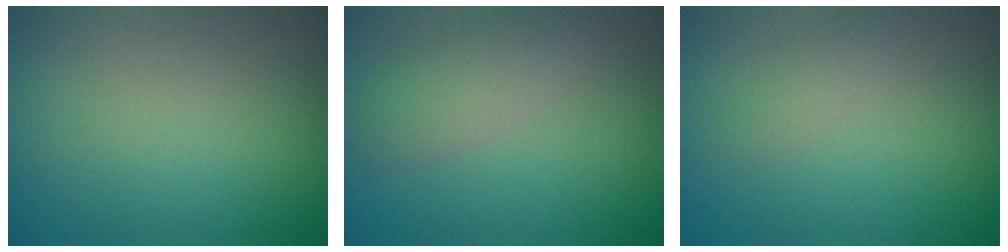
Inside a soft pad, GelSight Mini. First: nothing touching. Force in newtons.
{"total": 2.8, "press": 2.8, "slide": 0.2}
{"total": 1.1, "press": 1.1, "slide": 0.1}